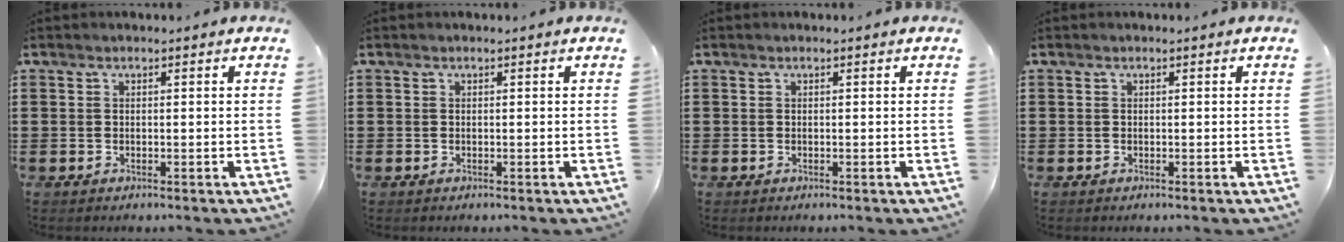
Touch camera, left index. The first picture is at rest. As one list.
[{"total": 0.0}, {"total": 0.0}, {"total": 0.0}]